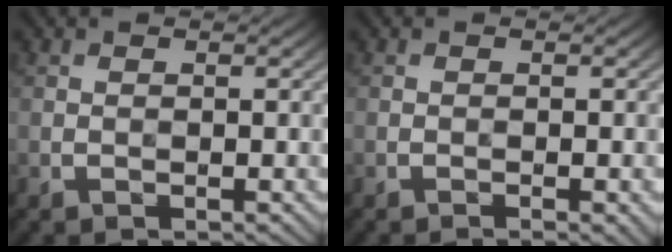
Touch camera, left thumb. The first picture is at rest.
{"total": 1.4, "force": [-0.7, 0.2, 1.2], "torque": [-0.013, 0.002, -0.011]}